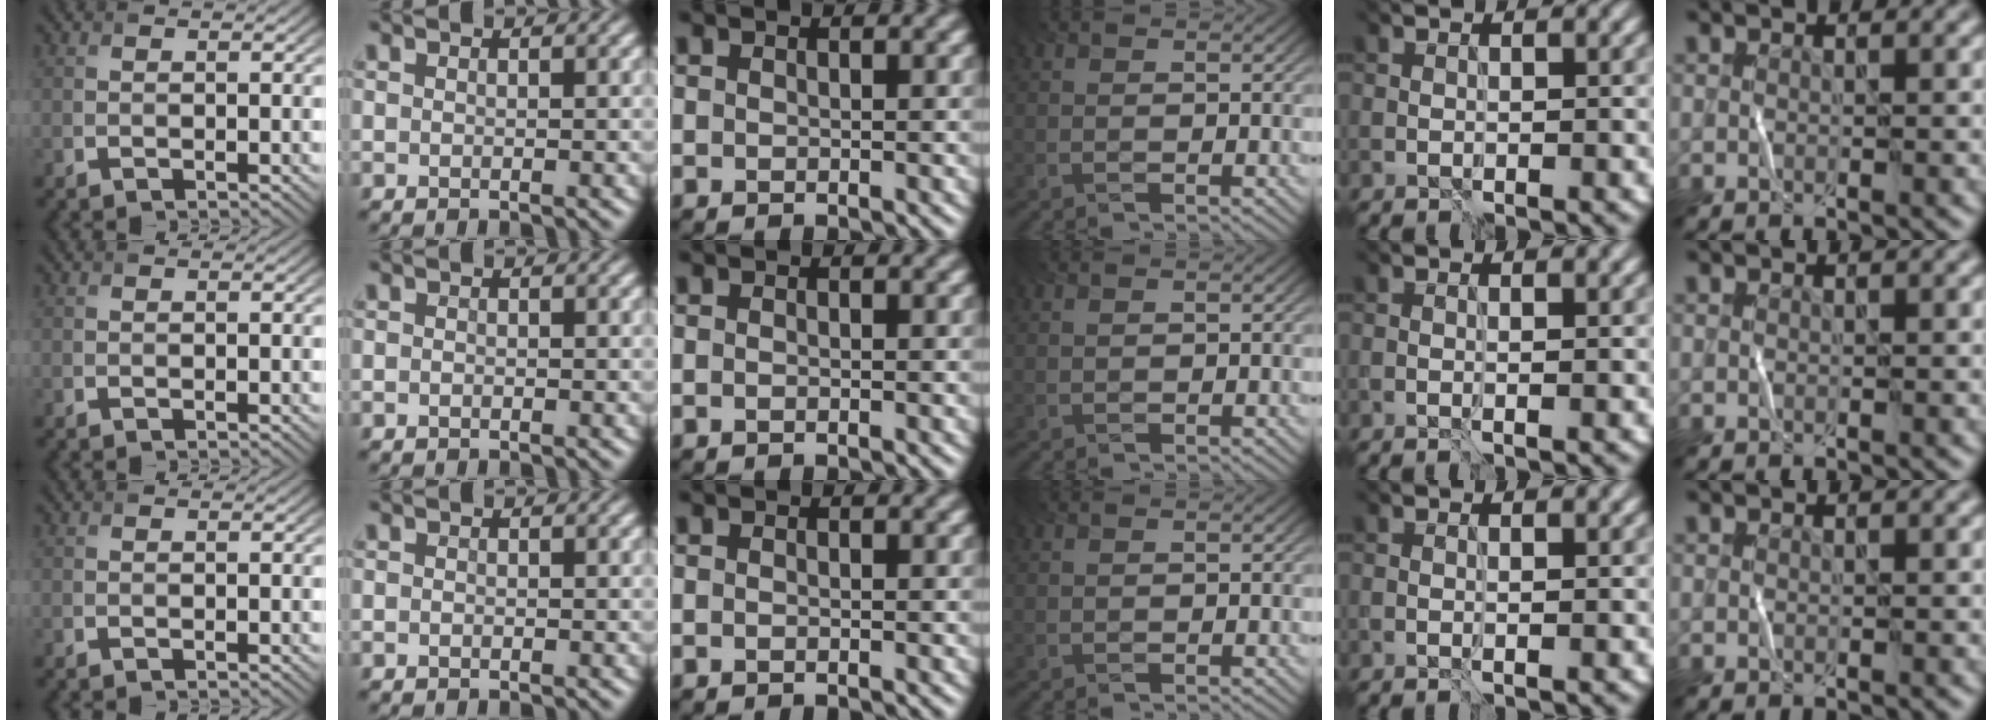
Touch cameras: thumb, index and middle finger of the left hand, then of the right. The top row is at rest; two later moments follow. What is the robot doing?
{"motion": "fold", "object": "bandana"}